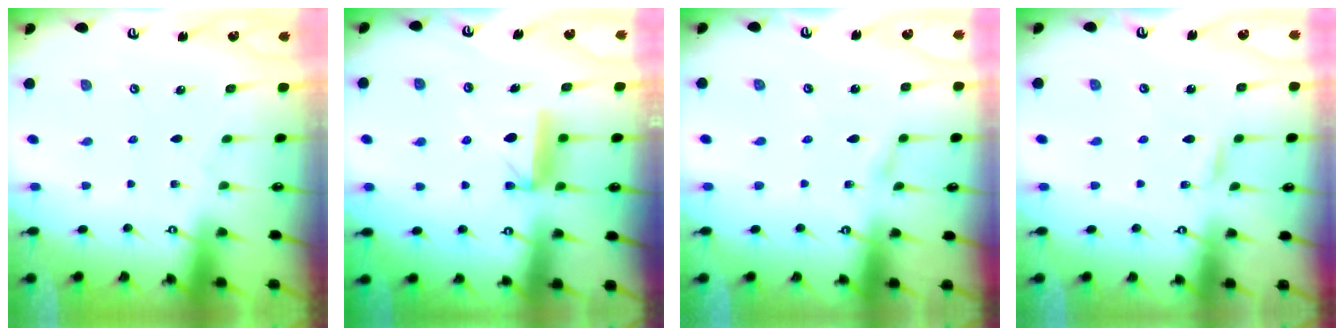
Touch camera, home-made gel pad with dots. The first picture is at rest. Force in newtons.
{"total": 8.9, "press": 8.9, "slide": 0.3}
{"total": 2.9, "press": 2.9, "slide": 0.3}
{"total": 1.3, "press": 1.3, "slide": 0.2}